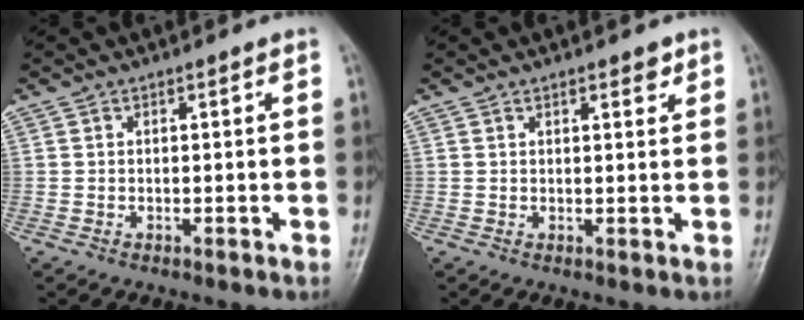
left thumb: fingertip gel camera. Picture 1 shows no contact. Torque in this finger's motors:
{"motor_torque": [-0.08, 0.04, -0.10, -0.19, -0.01]}